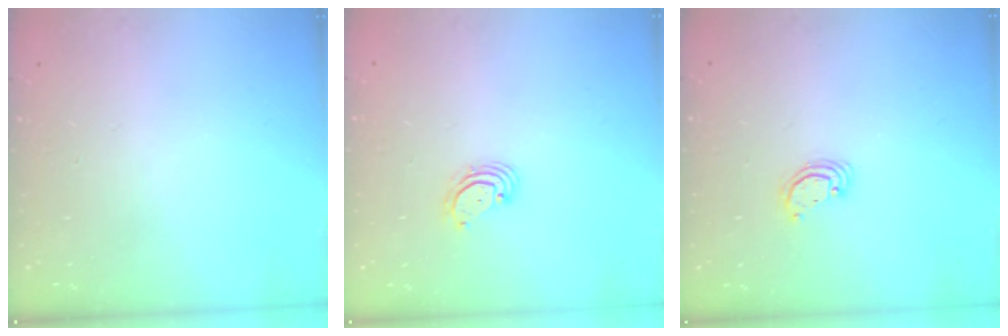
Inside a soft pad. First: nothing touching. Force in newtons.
{"total": 3.0, "press": 3.0, "slide": 0.2}
{"total": 2.7, "press": 2.7, "slide": 0.2}